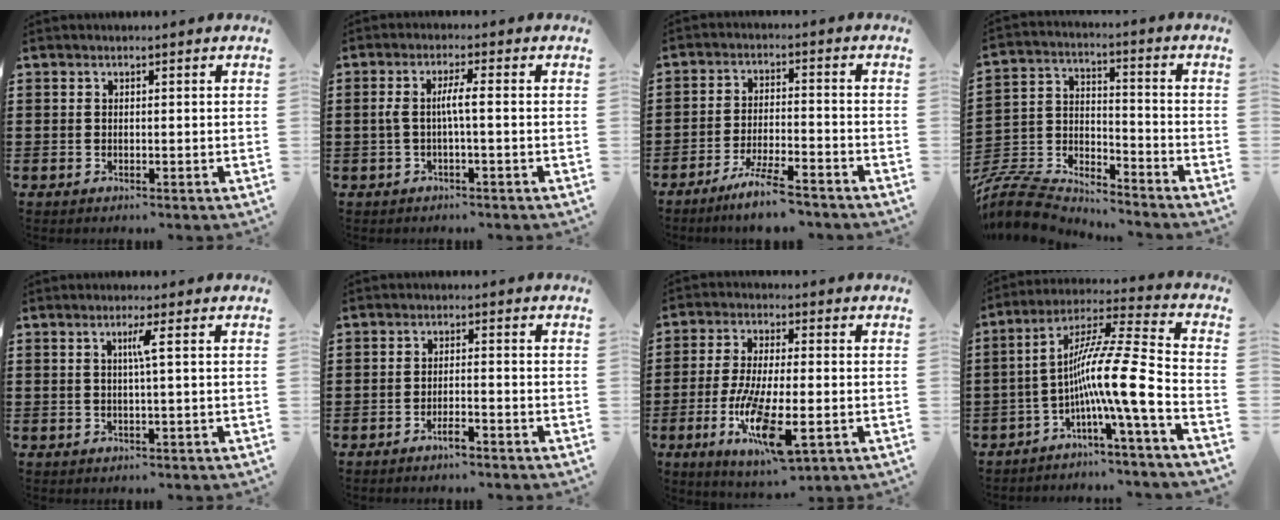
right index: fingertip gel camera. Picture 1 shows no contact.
{"total": 3.6, "force": [-0.3, 0.3, 3.6], "torque": [-0.076, -0.002, -0.012]}
{"total": 6.1, "force": [-5.3, 0.1, 3.1], "torque": [-0.063, -0.006, -0.101]}
{"total": 8.0, "force": [-7.7, 1.7, 1.5], "torque": [-0.054, -0.002, -0.160]}
{"total": 2.4, "force": [0.4, -0.5, 2.4], "torque": [-0.045, -0.004, 0.002]}
{"total": 2.6, "force": [-2.0, 0.1, 1.6], "torque": [-0.028, 0.002, -0.038]}
{"total": 13.0, "force": [-4.6, 3.6, 11.6], "torque": [-0.244, -0.014, -0.084]}
{"total": 13.2, "force": [-4.0, 0.4, 12.6], "torque": [-0.234, -0.022, -0.086]}